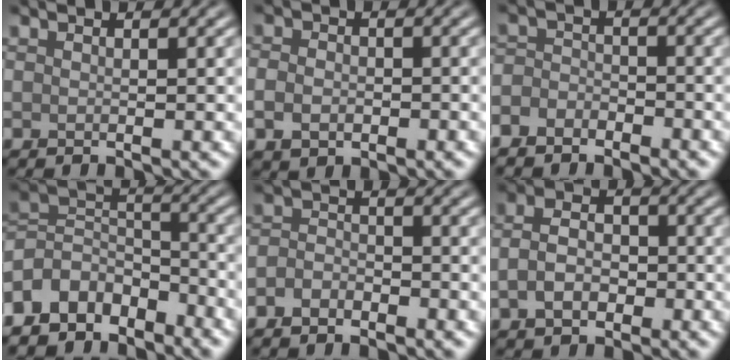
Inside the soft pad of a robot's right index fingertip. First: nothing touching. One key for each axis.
{"total": 2.7, "fx": -0.7, "fy": 2.0, "fz": 1.6, "tx": -0.028, "ty": -0.004, "tz": -0.017}
{"total": 2.9, "fx": -2.3, "fy": 1.6, "fz": 0.9, "tx": -0.009, "ty": 0.001, "tz": -0.053}
{"total": 7.2, "fx": -5.3, "fy": 4.1, "fz": 2.6, "tx": -0.039, "ty": 0.000, "tz": -0.110}
{"total": 2.1, "fx": -1.4, "fy": 1.2, "fz": 1.0, "tx": -0.020, "ty": 0.003, "tz": -0.032}
{"total": 3.7, "fx": -1.2, "fy": 2.6, "fz": 2.4, "tx": -0.047, "ty": 0.002, "tz": -0.029}